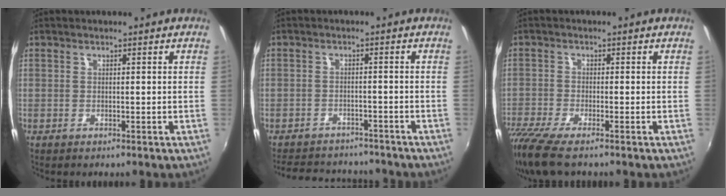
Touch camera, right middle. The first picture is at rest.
{"total": 10.9, "force": [-9.4, 4.5, 3.1], "torque": [-0.083, 0.027, -0.128]}
{"total": 9.6, "force": [-7.4, 1.3, 6.0], "torque": [-0.147, -0.046, -0.136]}